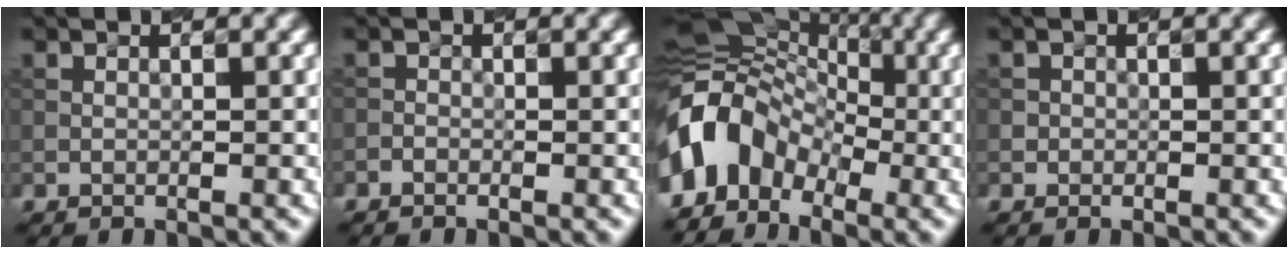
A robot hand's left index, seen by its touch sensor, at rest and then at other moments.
{"total": 0.6, "force": [-0.5, 0.2, 0.1], "torque": [0.002, -0.002, -0.012]}
{"total": 8.5, "force": [-3.1, 6.3, 4.9], "torque": [-0.084, 0.013, -0.073]}
{"total": 0.7, "force": [-0.1, 0.7, 0.0], "torque": [0.005, -0.005, -0.004]}